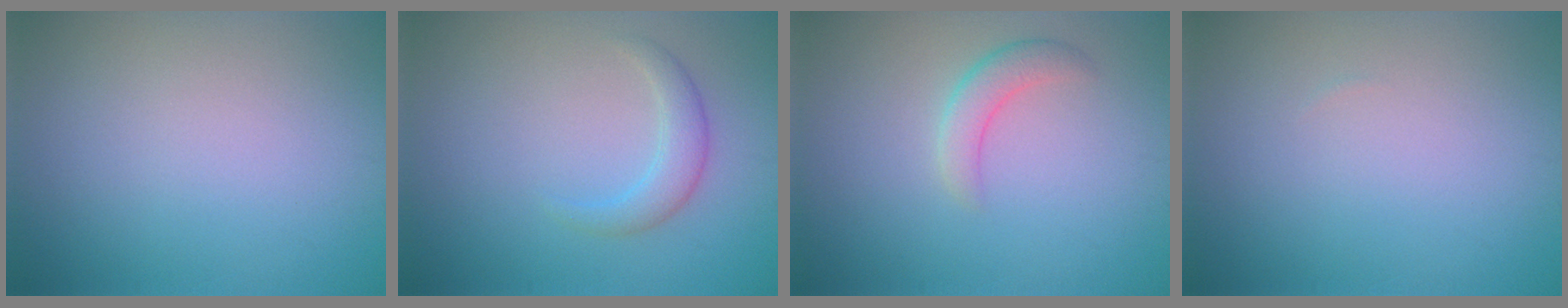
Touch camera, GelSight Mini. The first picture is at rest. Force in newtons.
{"total": 2.0, "press": 2.0, "slide": 0.1}
{"total": 2.1, "press": 2.1, "slide": 0.2}
{"total": 0.0}